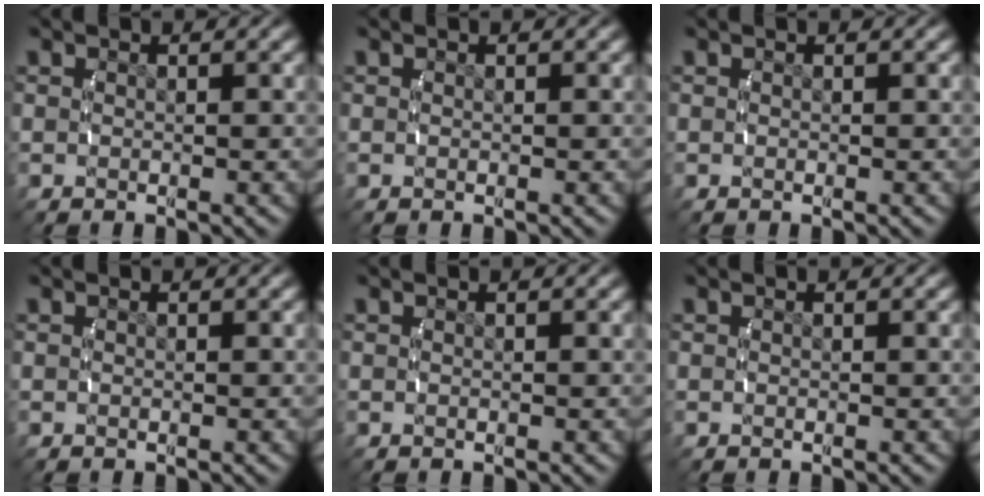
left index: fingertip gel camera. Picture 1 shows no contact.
{"total": 0.0}
{"total": 0.0}
{"total": 0.0}
{"total": 0.0}
{"total": 0.0}